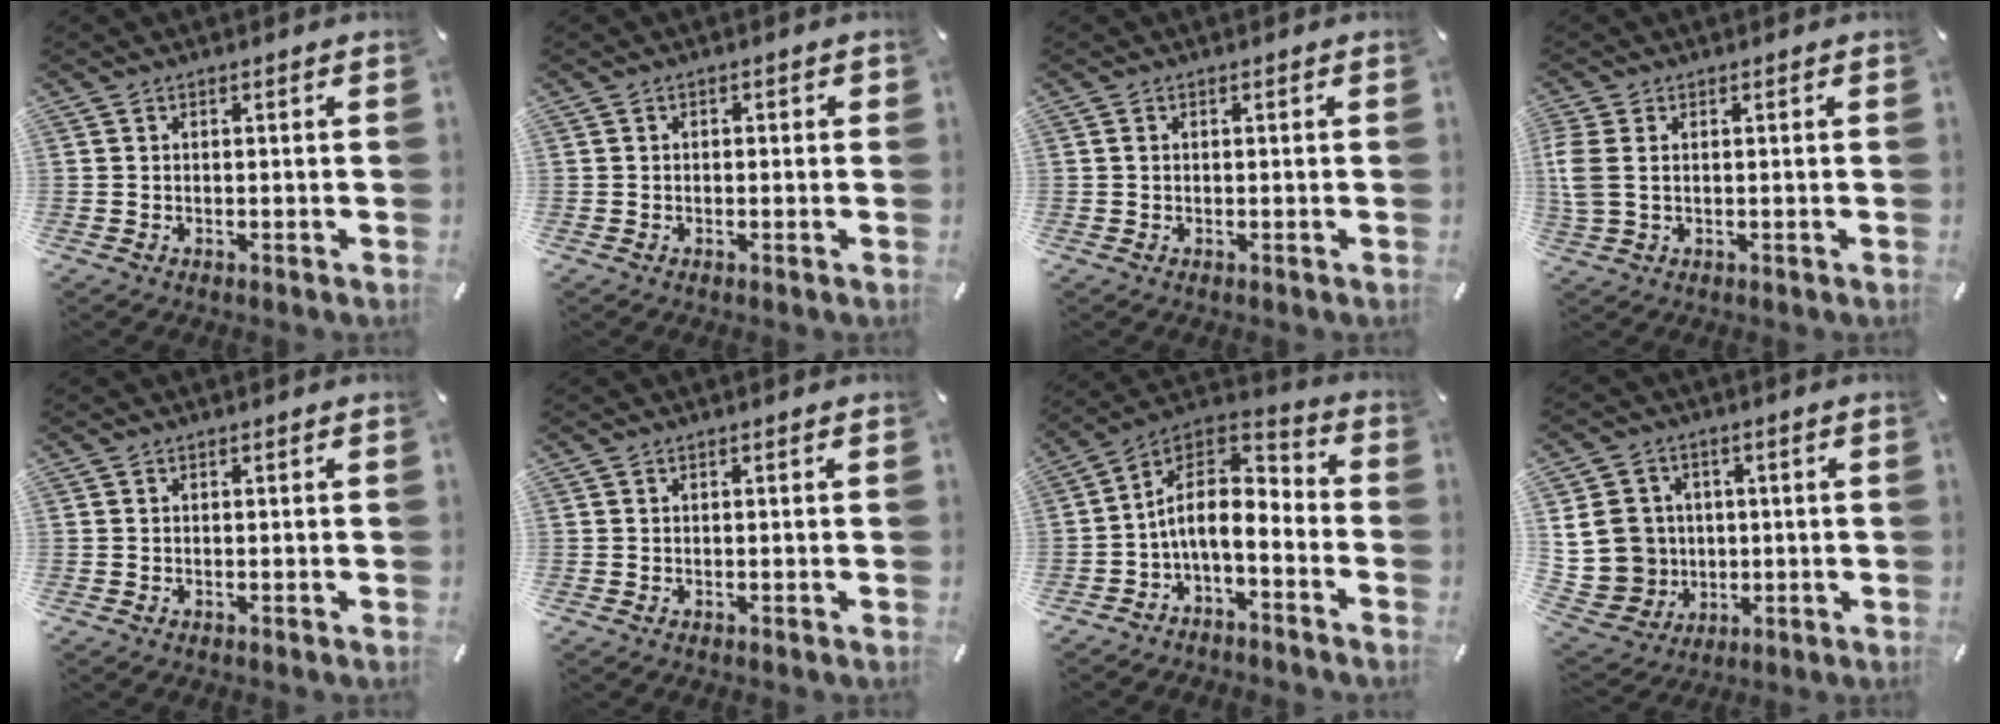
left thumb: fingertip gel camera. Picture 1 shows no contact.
{"total": 0.9, "force": [-0.4, 0.7, 0.4], "torque": [-0.006, 0.004, -0.009]}
{"total": 0.5, "force": [0.0, 0.2, 0.5], "torque": [-0.010, 0.001, 0.000]}
{"total": 4.5, "force": [0.6, 2.5, 3.7], "torque": [-0.100, -0.006, 0.006]}
{"total": 0.0}
{"total": 0.0}
{"total": 9.9, "force": [-2.2, 5.8, 7.7], "torque": [-0.158, -0.006, -0.043]}
{"total": 12.0, "force": [1.4, 11.4, 3.6], "torque": [-0.089, -0.009, 0.032]}